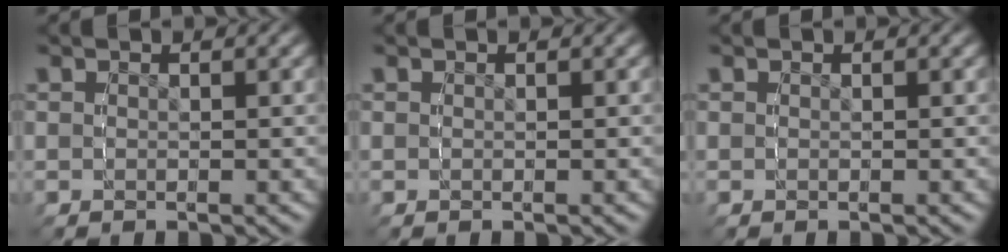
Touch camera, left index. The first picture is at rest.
{"total": 0.0}
{"total": 0.0}